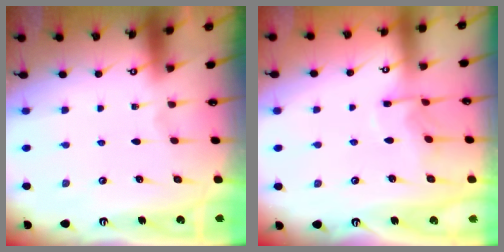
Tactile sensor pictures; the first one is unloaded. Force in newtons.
{"total": 6.0, "press": 6.0, "slide": 0.6}